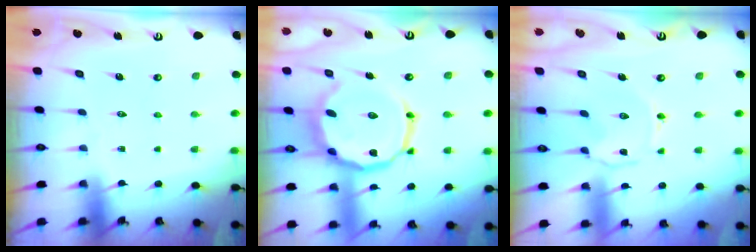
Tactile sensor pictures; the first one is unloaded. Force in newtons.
{"total": 16.0, "press": 15.9, "slide": 1.9}
{"total": 2.1, "press": 2.0, "slide": 0.7}